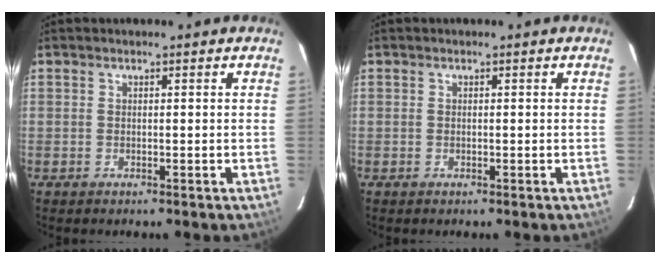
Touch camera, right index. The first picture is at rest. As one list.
[{"total": 0.0}]